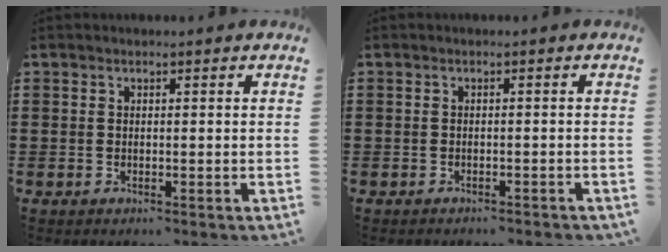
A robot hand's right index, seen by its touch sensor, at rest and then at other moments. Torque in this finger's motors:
{"motor_torque": [0.15, 0.00, 0.23, 0.00]}